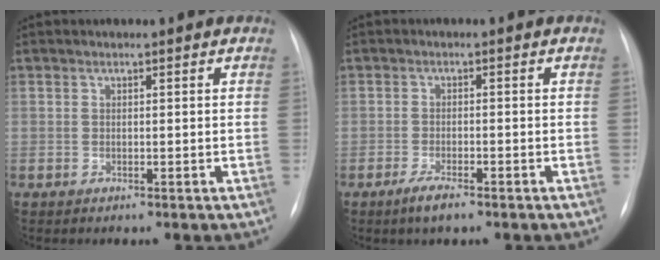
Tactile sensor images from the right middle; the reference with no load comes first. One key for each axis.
{"total": 3.0, "fx": -2.1, "fy": 0.5, "fz": 2.1, "tx": -0.051, "ty": -0.007, "tz": -0.037}